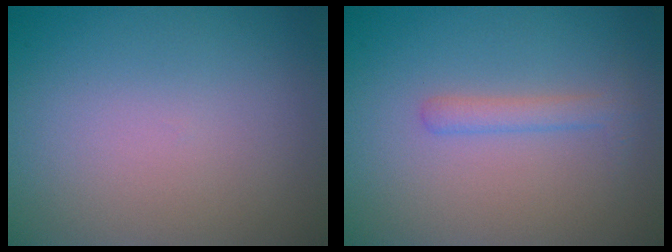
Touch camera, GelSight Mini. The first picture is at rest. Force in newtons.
{"total": 1.7, "press": 1.7, "slide": 0.1}